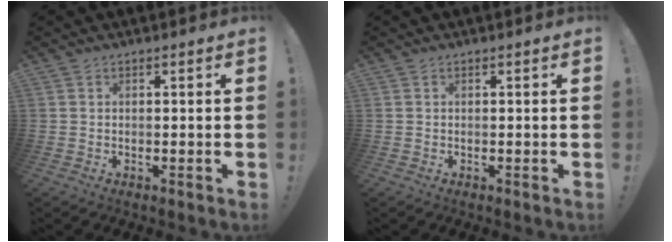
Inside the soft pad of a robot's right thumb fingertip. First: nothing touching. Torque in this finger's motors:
{"motor_torque": [0.00, 0.00, 0.00, 0.00, 0.04]}